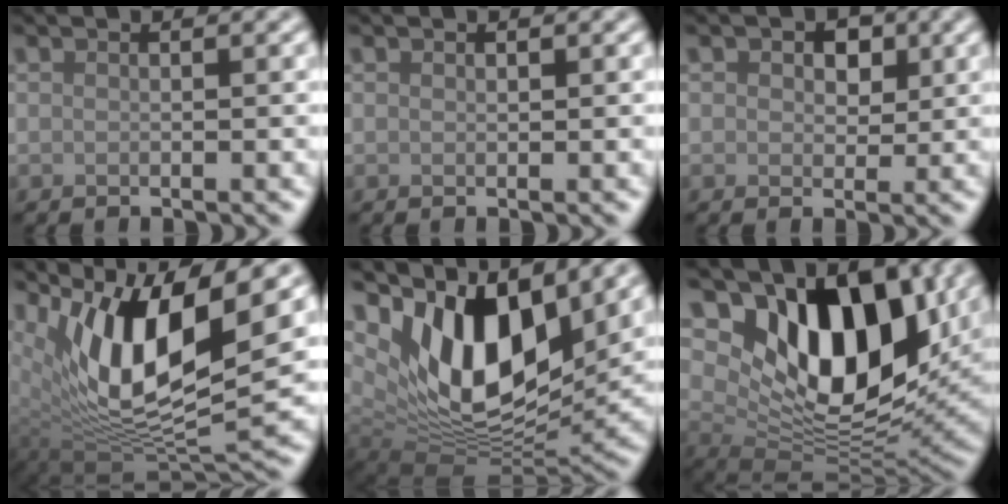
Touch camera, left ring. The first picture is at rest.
{"total": 0.0}
{"total": 2.9, "force": [1.1, 2.1, 1.7], "torque": [-0.025, 0.000, 0.008]}
{"total": 11.0, "force": [4.7, 3.9, 9.2], "torque": [-0.159, -0.012, 0.094]}
{"total": 13.9, "force": [5.5, 7.3, 10.5], "torque": [-0.174, 0.001, 0.100]}
{"total": 11.8, "force": [4.7, 6.6, 8.5], "torque": [-0.131, -0.019, 0.084]}